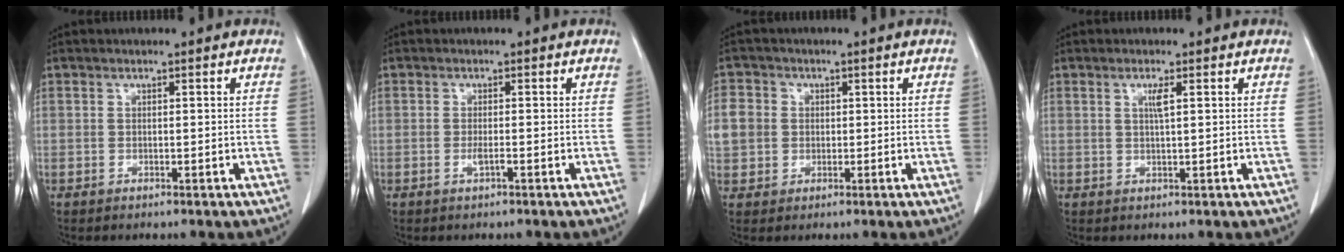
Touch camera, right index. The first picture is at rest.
{"total": 1.2, "force": [-0.5, -0.1, 1.1], "torque": [-0.025, -0.003, -0.009]}
{"total": 6.4, "force": [0.7, 6.0, 2.2], "torque": [-0.058, 0.016, 0.017]}
{"total": 1.8, "force": [0.6, 0.0, 1.7], "torque": [-0.035, -0.001, 0.013]}